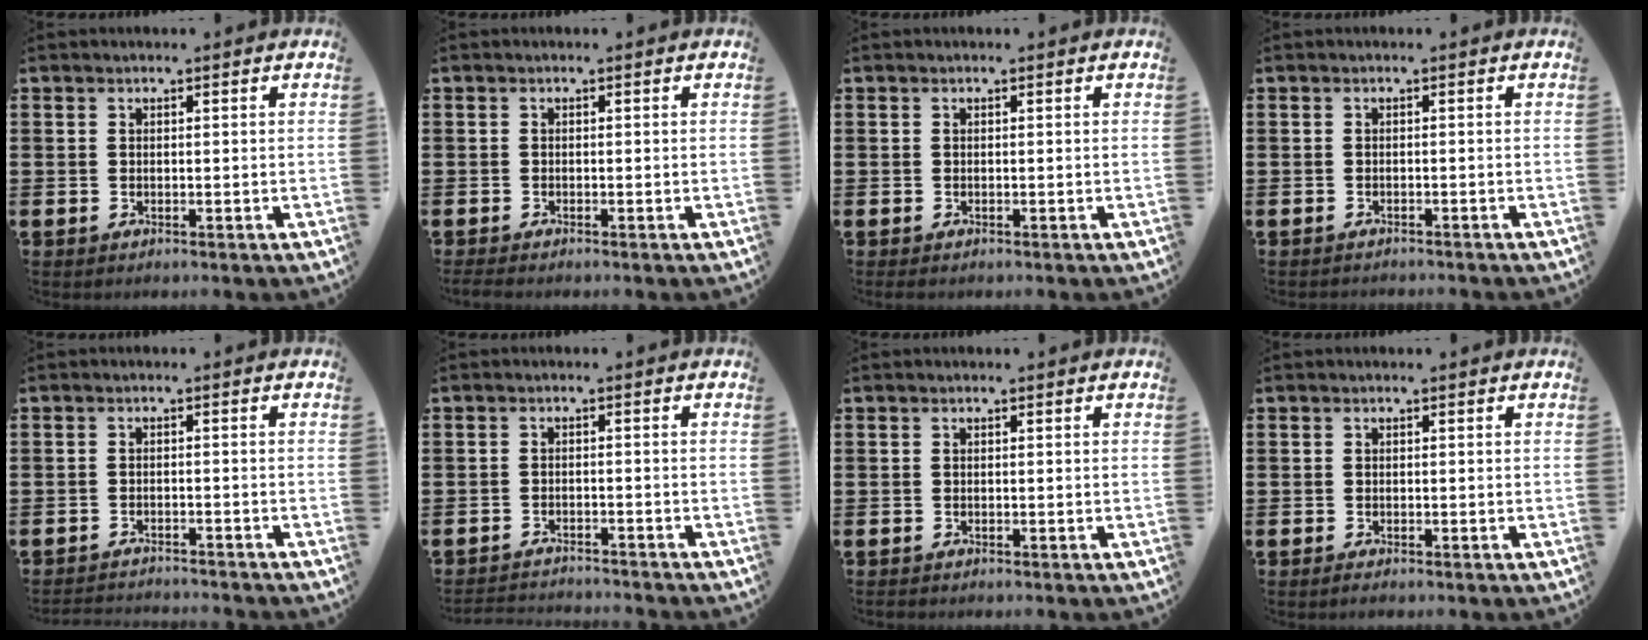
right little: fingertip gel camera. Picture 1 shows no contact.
{"total": 0.5, "force": [-0.4, 0.1, 0.3], "torque": [-0.005, -0.001, -0.008]}
{"total": 0.0}
{"total": 0.6, "force": [-0.6, 0.0, 0.0], "torque": [-0.001, -0.001, -0.013]}
{"total": 1.8, "force": [-1.8, -0.1, -0.1], "torque": [-0.002, 0.003, -0.039]}
{"total": 2.0, "force": [-2.0, -0.1, -0.1], "torque": [-0.003, 0.002, -0.043]}
{"total": 0.0}
{"total": 0.5, "force": [-0.3, 0.1, 0.4], "torque": [-0.008, -0.002, -0.007]}